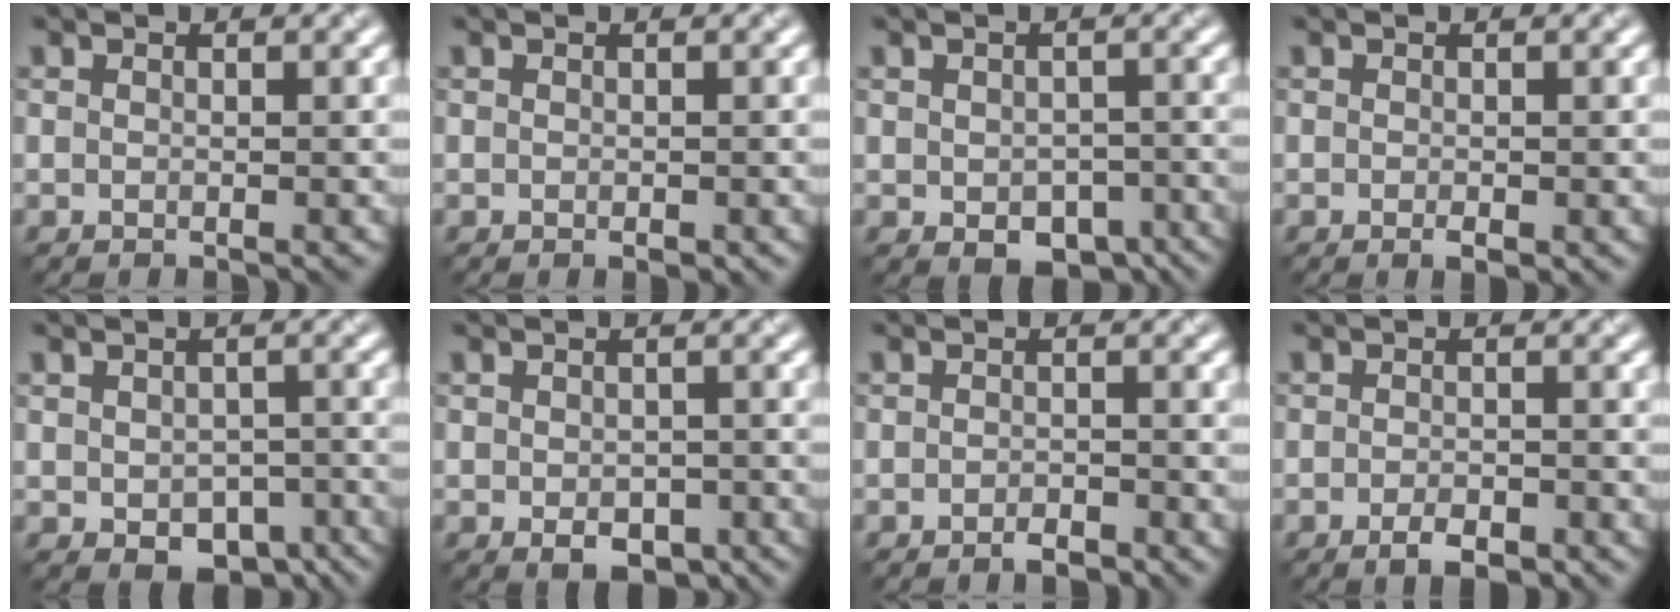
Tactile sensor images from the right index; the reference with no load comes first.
{"total": 0.6, "force": [-0.3, 0.2, 0.5], "torque": [-0.007, -0.001, -0.002]}
{"total": 4.9, "force": [-2.2, 3.0, 3.2], "torque": [-0.035, -0.017, -0.022]}
{"total": 0.9, "force": [-0.4, 0.3, 0.8], "torque": [-0.014, -0.003, -0.003]}
{"total": 5.5, "force": [-2.6, 3.3, 3.5], "torque": [-0.045, -0.020, -0.026]}
{"total": 3.6, "force": [-1.5, 2.1, 2.5], "torque": [-0.033, -0.012, -0.019]}
{"total": 1.3, "force": [-1.0, 0.4, 0.8], "torque": [-0.013, -0.002, -0.018]}
{"total": 2.3, "force": [-1.4, 0.8, 1.7], "torque": [-0.027, -0.002, -0.023]}